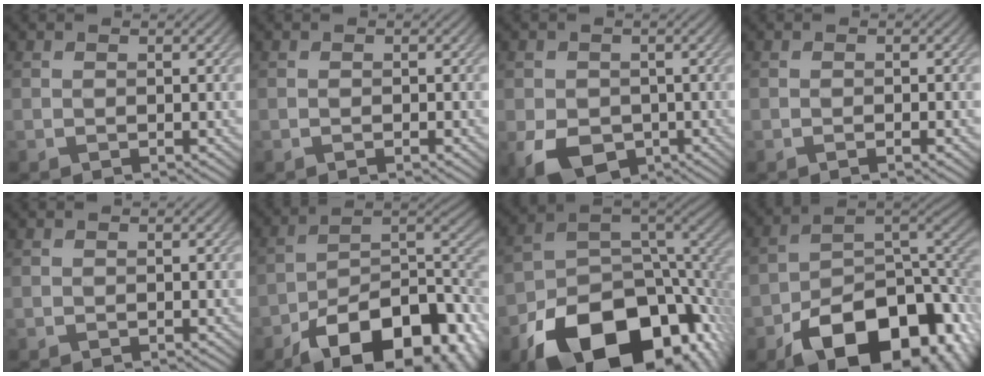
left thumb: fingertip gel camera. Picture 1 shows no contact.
{"total": 0.9, "force": [-0.4, 0.1, 0.8], "torque": [-0.012, 0.000, -0.009]}
{"total": 6.8, "force": [-2.7, 4.9, 3.7], "torque": [-0.077, -0.024, -0.048]}
{"total": 1.2, "force": [-0.6, 0.1, 1.0], "torque": [-0.018, 0.001, -0.012]}
{"total": 0.0}
{"total": 17.6, "force": [-10.2, 8.7, 11.4], "torque": [-0.164, -0.035, -0.149]}
{"total": 18.8, "force": [-10.3, 10.7, 11.5], "torque": [-0.202, -0.056, -0.153]}
{"total": 17.7, "force": [-9.1, 10.1, 11.4], "torque": [-0.158, -0.043, -0.133]}